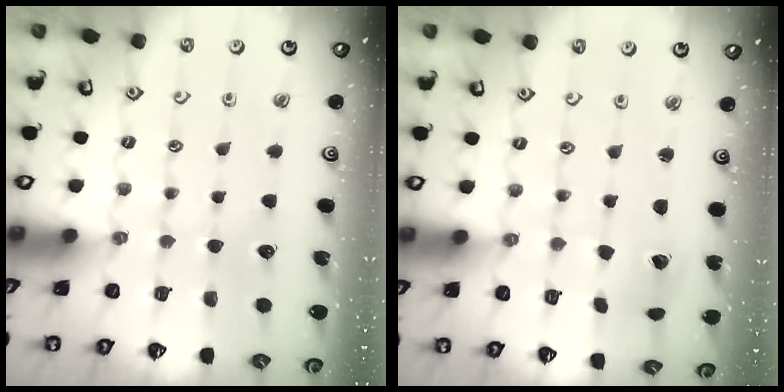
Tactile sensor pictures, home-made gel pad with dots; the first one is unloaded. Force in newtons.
{"total": 2.9, "press": 2.9, "slide": 0.2}